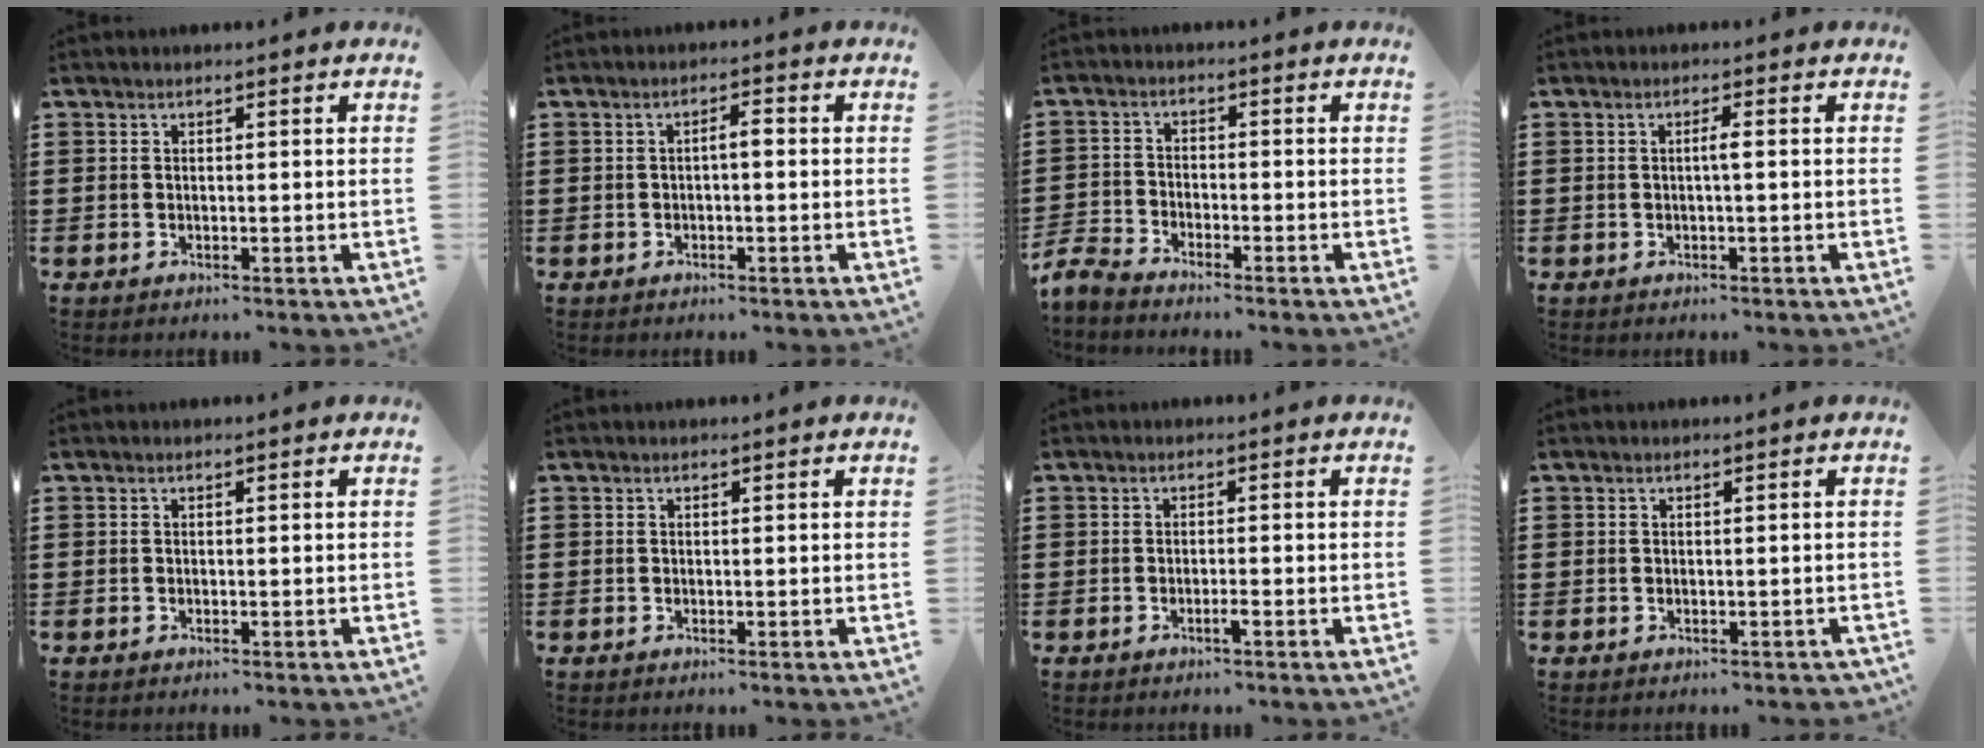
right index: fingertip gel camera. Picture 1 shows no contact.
{"total": 1.8, "force": [-0.3, 0.4, 1.8], "torque": [-0.034, 0.004, -0.008]}
{"total": 3.6, "force": [-3.6, 0.3, 0.3], "torque": [-0.032, -0.006, -0.081]}
{"total": 1.4, "force": [-0.1, 0.0, 1.4], "torque": [-0.027, 0.000, -0.003]}
{"total": 0.0}
{"total": 0.0}
{"total": 1.2, "force": [-0.7, -0.1, 0.9], "torque": [-0.017, -0.006, -0.012]}
{"total": 0.7, "force": [-0.2, 0.7, 0.0], "torque": [-0.003, 0.003, -0.004]}